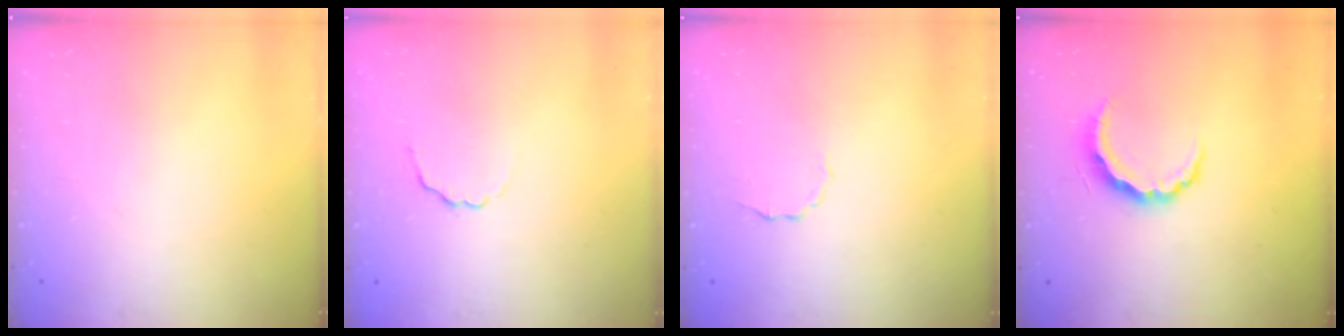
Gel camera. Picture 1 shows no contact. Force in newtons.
{"total": 3.2, "press": 2.9, "slide": 1.2}
{"total": 2.0, "press": 1.9, "slide": 0.6}
{"total": 8.0, "press": 8.0, "slide": 0.9}